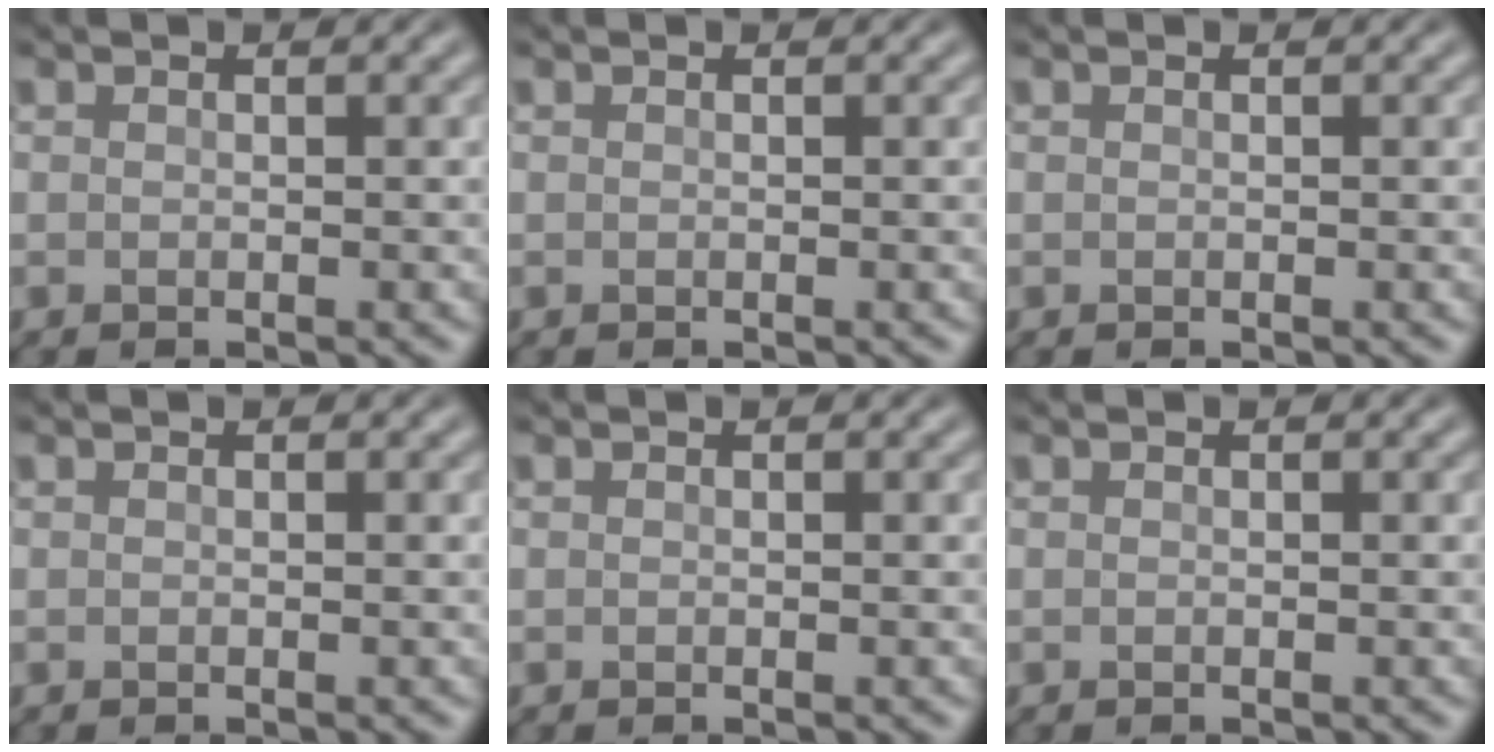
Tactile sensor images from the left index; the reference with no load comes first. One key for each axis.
{"total": 0.0}
{"total": 0.0}
{"total": 0.0}
{"total": 0.0}
{"total": 0.0}